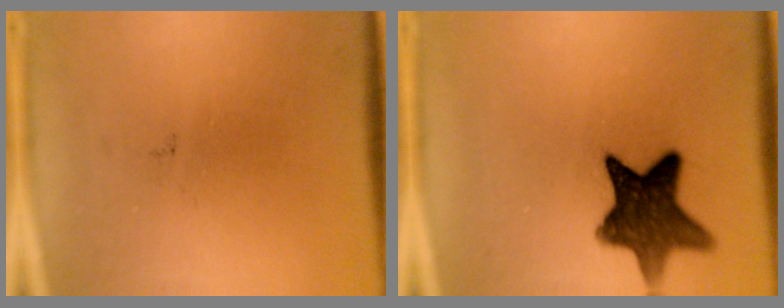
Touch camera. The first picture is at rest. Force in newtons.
{"total": 11.5}